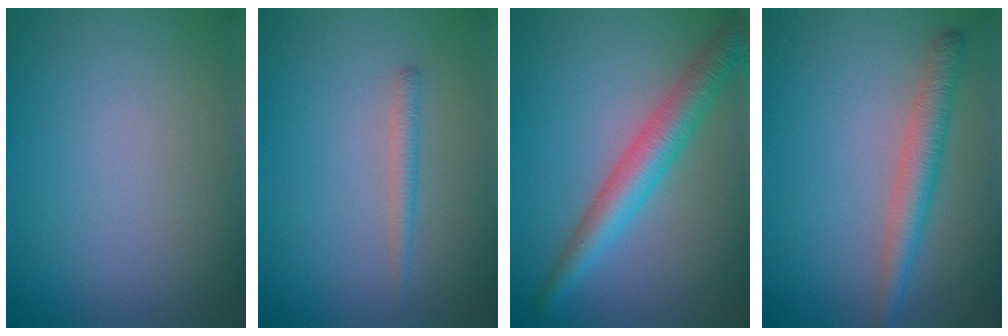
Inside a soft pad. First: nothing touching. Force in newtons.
{"total": 1.3, "press": 1.3, "slide": 0.0}
{"total": 4.9, "press": 4.9, "slide": 0.3}
{"total": 3.5, "press": 3.4, "slide": 0.3}